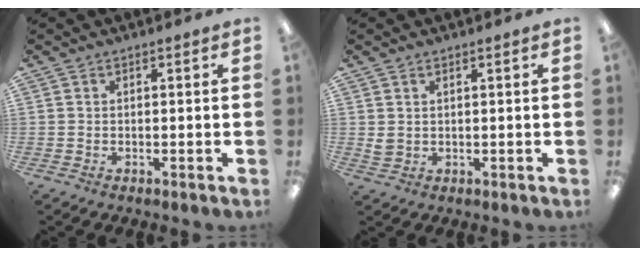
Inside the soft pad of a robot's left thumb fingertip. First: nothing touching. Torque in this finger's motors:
{"motor_torque": [0.11, 0.26, 0.07, -0.46, -0.06]}